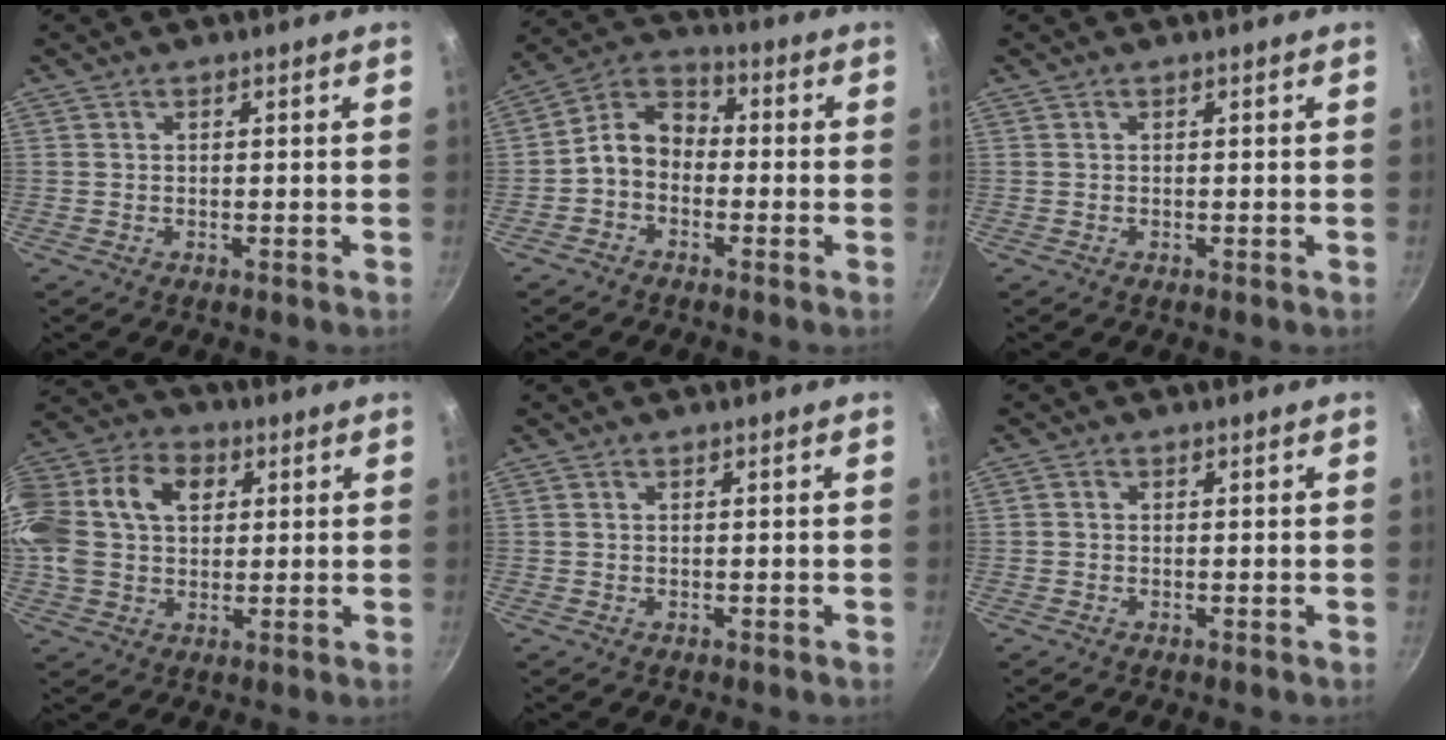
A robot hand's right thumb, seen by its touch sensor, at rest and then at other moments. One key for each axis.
{"total": 7.8, "fx": -1.8, "fy": 5.9, "fz": 4.7, "tx": -0.062, "ty": 0.040, "tz": -0.057}
{"total": 0.0}
{"total": 22.3, "fx": 4.5, "fy": 16.4, "fz": 14.5, "tx": -0.308, "ty": 0.040, "tz": 0.066}
{"total": 0.0}
{"total": 0.7, "fx": -0.1, "fy": 0.7, "fz": 0.3, "tx": -0.004, "ty": 0.003, "tz": -0.003}